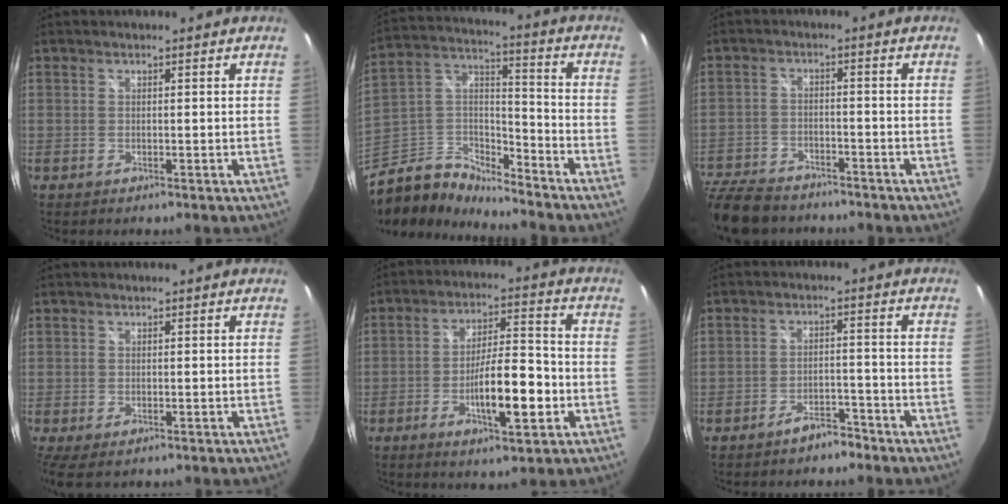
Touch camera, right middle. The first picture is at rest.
{"total": 12.9, "force": [-9.6, 7.1, 5.0], "torque": [-0.127, 0.020, -0.188]}
{"total": 15.6, "force": [-12.5, 7.2, 5.8], "torque": [-0.170, -0.008, -0.214]}
{"total": 4.1, "force": [-2.2, 2.2, 2.7], "torque": [-0.055, -0.021, -0.035]}
{"total": 11.1, "force": [-3.8, 2.7, 10.1], "torque": [-0.178, 0.004, -0.056]}
{"total": 4.1, "force": [-3.5, 1.4, 1.6], "torque": [-0.037, 0.011, -0.047]}